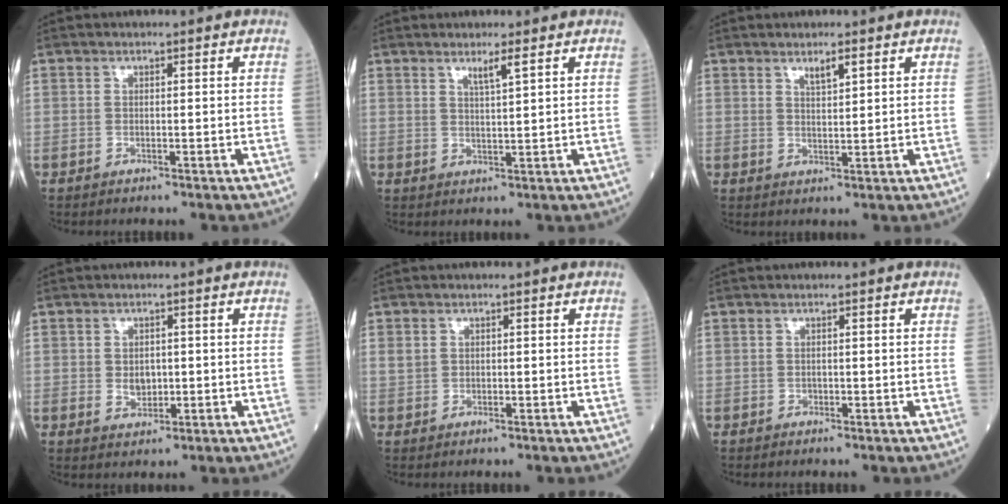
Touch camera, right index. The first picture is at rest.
{"total": 2.4, "force": [1.6, -0.3, 1.8], "torque": [-0.036, -0.006, 0.030]}
{"total": 2.5, "force": [1.6, 0.3, 1.8], "torque": [-0.035, -0.001, 0.031]}
{"total": 2.6, "force": [-0.1, 1.9, 1.8], "torque": [-0.024, 0.000, 0.005]}
{"total": 1.3, "force": [0.2, 1.1, 0.7], "torque": [-0.022, 0.008, 0.008]}
{"total": 0.0}